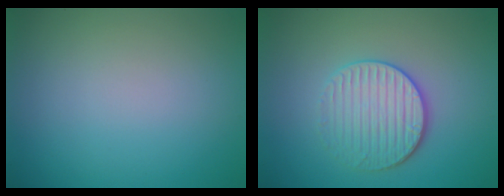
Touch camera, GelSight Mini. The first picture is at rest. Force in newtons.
{"total": 3.4, "press": 3.2, "slide": 1.2}